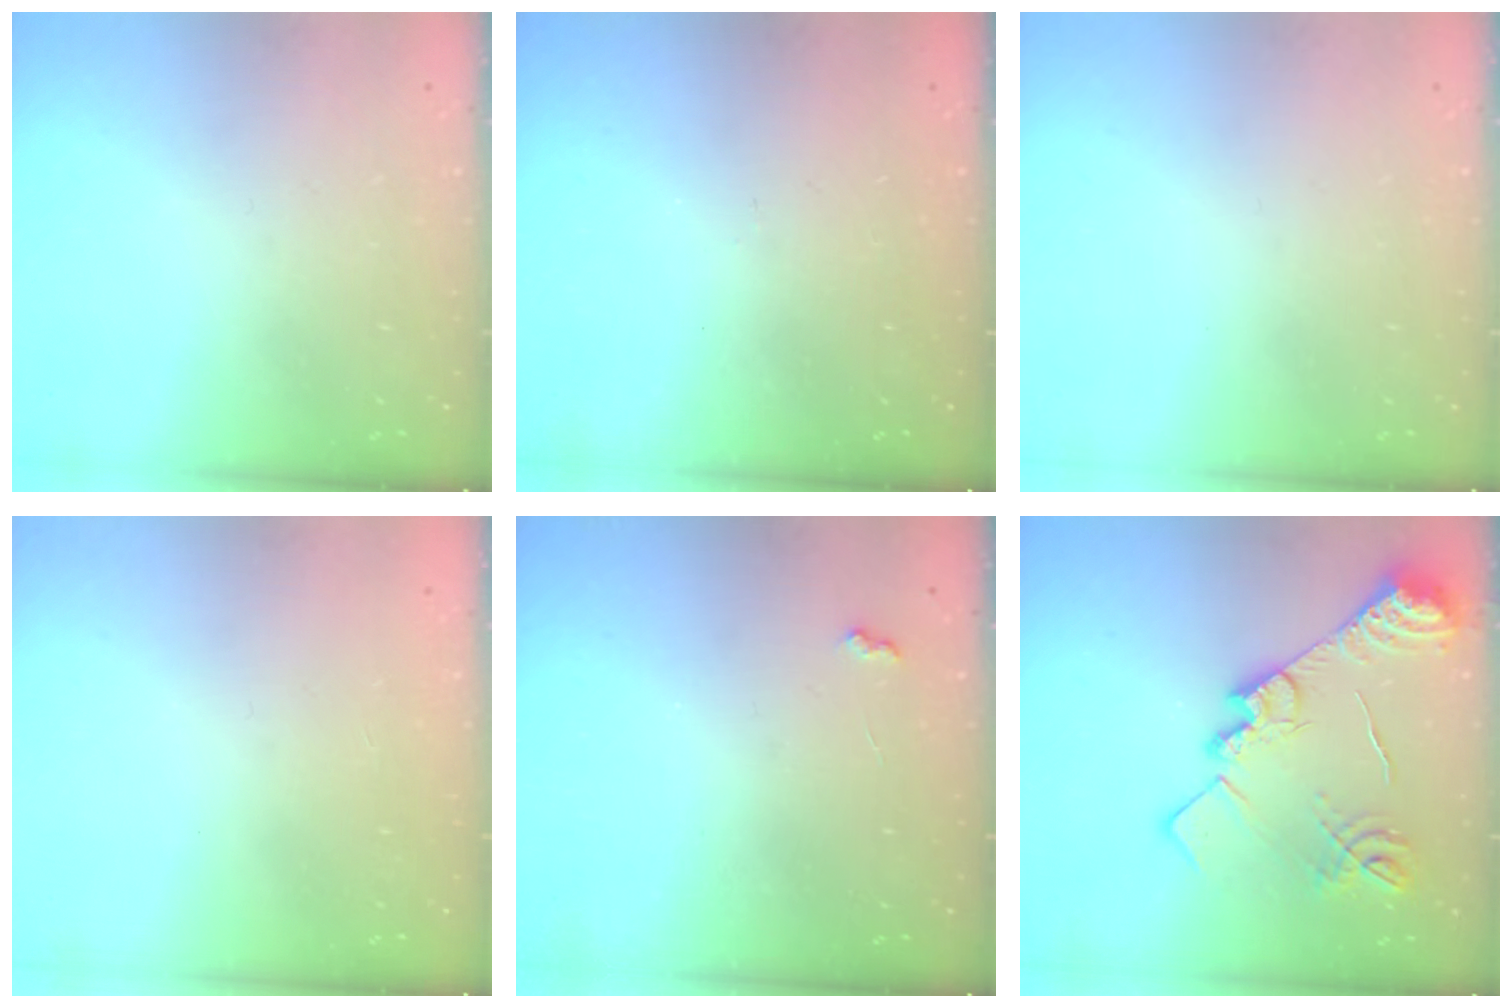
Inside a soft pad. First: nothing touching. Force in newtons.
{"total": 5.6, "press": 5.6, "slide": 0.5}
{"total": 0.0}
{"total": 1.1, "press": 1.1, "slide": 0.1}
{"total": 3.6, "press": 3.6, "slide": 0.6}
{"total": 19.6, "press": 19.5, "slide": 1.6}